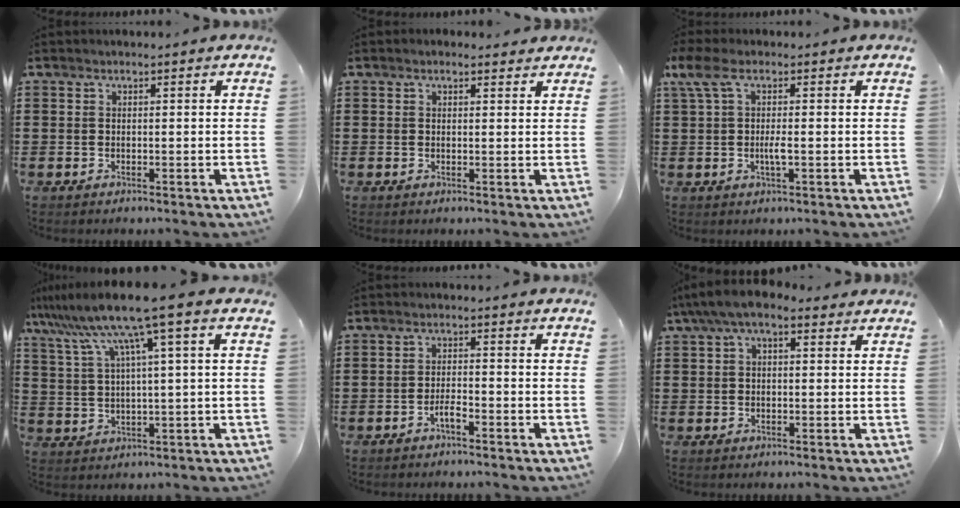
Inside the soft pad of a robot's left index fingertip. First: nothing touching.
{"total": 0.9, "force": [0.8, 0.4, 0.3], "torque": [-0.008, 0.003, 0.015]}
{"total": 4.4, "force": [-0.1, 1.0, 4.2], "torque": [-0.094, -0.001, -0.010]}
{"total": 9.9, "force": [5.8, -0.2, 8.0], "torque": [-0.186, -0.024, 0.092]}
{"total": 2.3, "force": [-1.5, 0.4, 1.7], "torque": [-0.031, 0.003, -0.028]}
{"total": 5.2, "force": [2.9, 2.1, 3.7], "torque": [-0.079, 0.006, 0.050]}